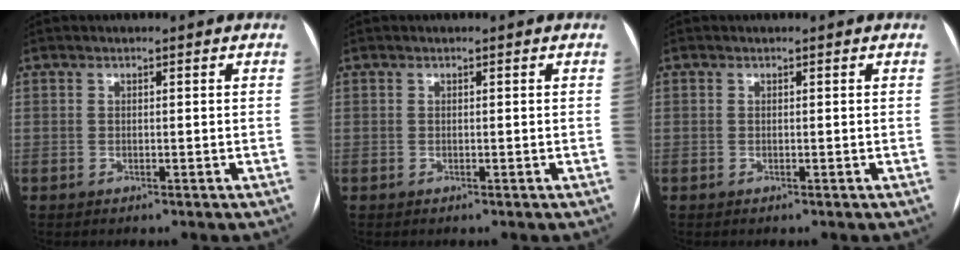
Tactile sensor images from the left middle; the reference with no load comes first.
{"total": 0.0}
{"total": 0.0}